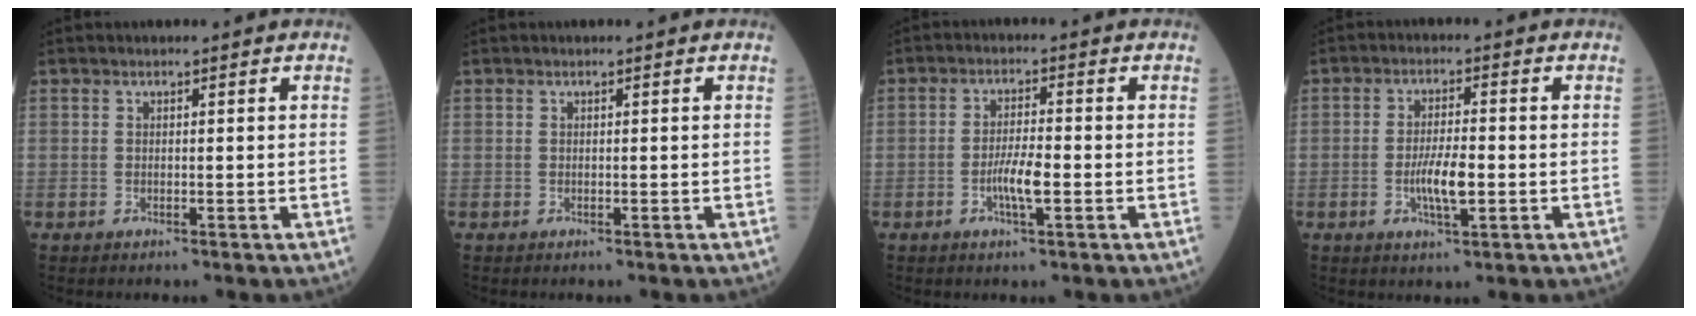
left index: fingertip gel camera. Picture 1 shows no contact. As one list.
[{"total": 0.0}, {"total": 4.3, "force": [-1.8, 0.6, 3.8], "torque": [-0.076, -0.006, -0.036]}, {"total": 5.2, "force": [-1.7, 1.2, 4.8], "torque": [-0.096, -0.008, -0.030]}]